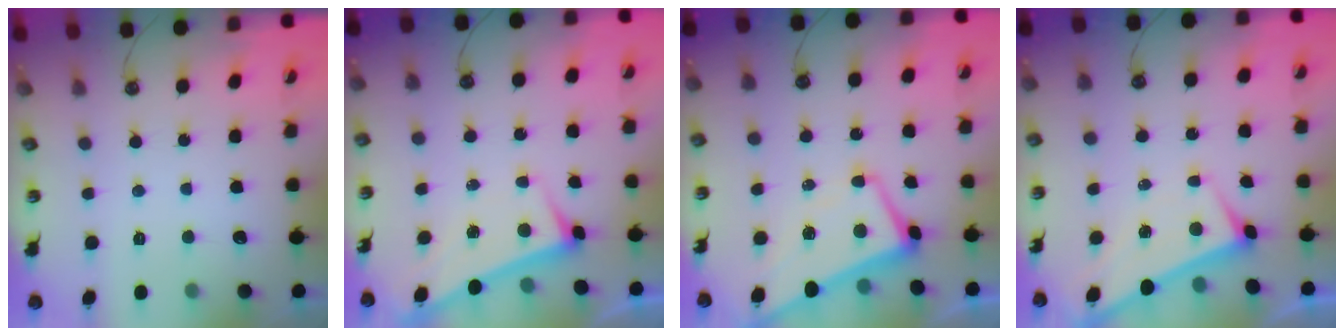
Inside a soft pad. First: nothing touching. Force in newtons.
{"total": 3.0, "press": 3.0, "slide": 0.2}
{"total": 1.0, "press": 0.5, "slide": 0.8}
{"total": 1.2, "press": 1.2, "slide": 0.2}